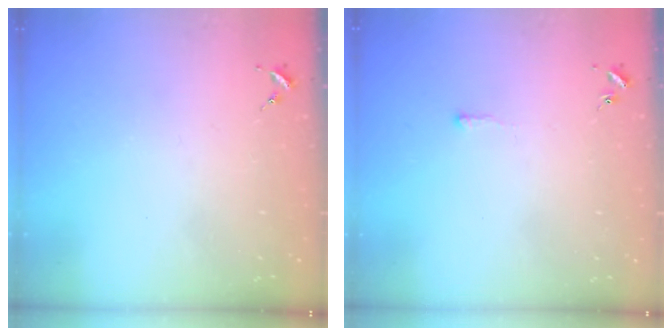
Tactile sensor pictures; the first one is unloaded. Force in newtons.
{"total": 2.6, "press": 2.6, "slide": 0.4}